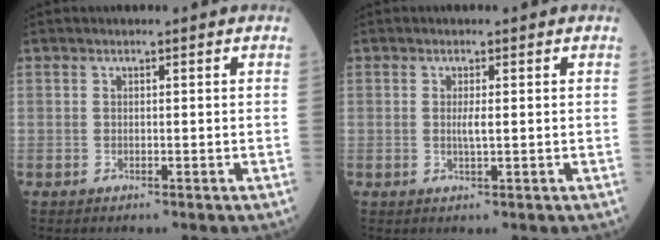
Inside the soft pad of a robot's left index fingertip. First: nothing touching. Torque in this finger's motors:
{"motor_torque": [0.34, 0.10, 0.03, 0.03]}